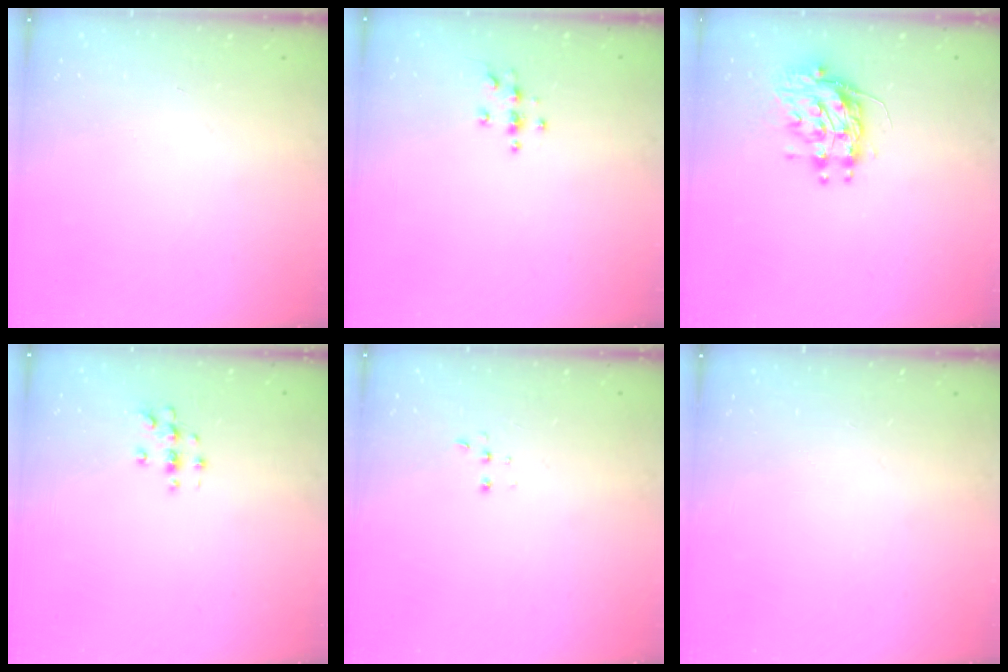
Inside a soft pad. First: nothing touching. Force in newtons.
{"total": 3.9, "press": 3.8, "slide": 0.4}
{"total": 10.4, "press": 10.4, "slide": 0.9}
{"total": 2.9, "press": 2.9, "slide": 0.3}
{"total": 2.2, "press": 2.2, "slide": 0.5}
{"total": 0.0}